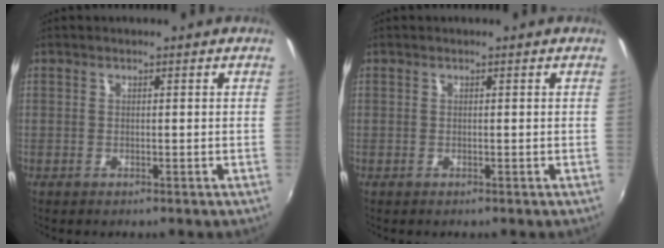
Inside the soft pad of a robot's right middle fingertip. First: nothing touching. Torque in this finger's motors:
{"motor_torque": [-2.14, 0.00, -0.07, -0.01]}